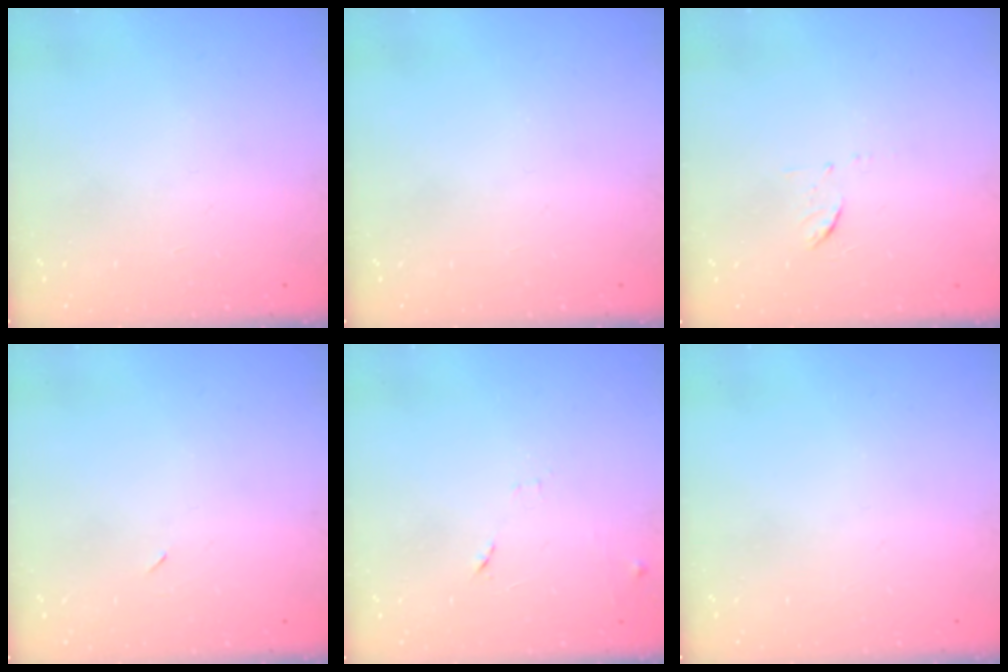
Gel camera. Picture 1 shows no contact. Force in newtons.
{"total": 0.0}
{"total": 6.0, "press": 6.0, "slide": 0.4}
{"total": 2.3, "press": 2.0, "slide": 1.2}
{"total": 9.2, "press": 9.1, "slide": 0.7}
{"total": 0.0}